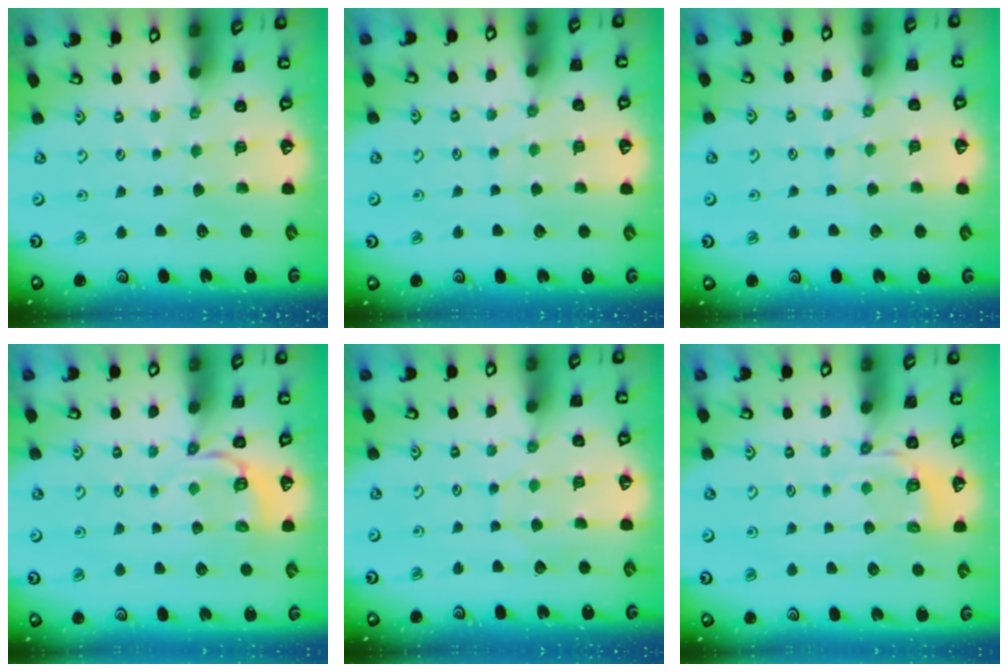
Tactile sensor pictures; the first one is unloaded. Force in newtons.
{"total": 5.1, "press": 5.1, "slide": 0.5}
{"total": 6.6, "press": 6.6, "slide": 0.5}
{"total": 6.6, "press": 6.3, "slide": 2.0}
{"total": 5.8, "press": 5.8, "slide": 0.6}
{"total": 3.8, "press": 3.5, "slide": 1.5}